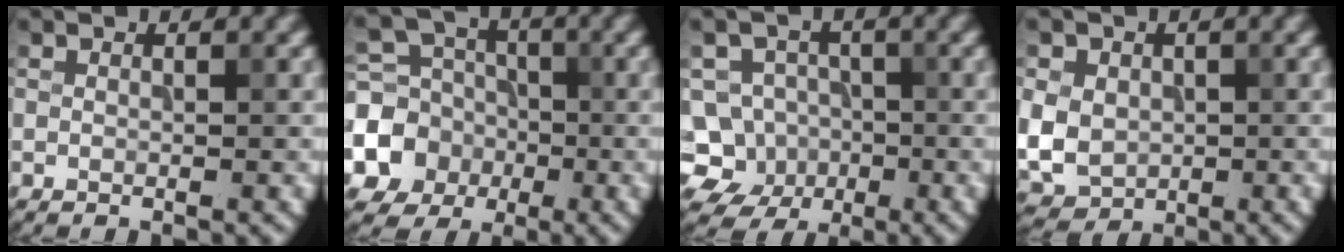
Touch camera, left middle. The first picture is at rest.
{"total": 7.3, "force": [-1.8, 6.7, 2.5], "torque": [-0.054, -0.009, -0.061]}
{"total": 7.8, "force": [-3.3, 6.9, 1.7], "torque": [-0.014, 0.006, -0.074]}
{"total": 7.4, "force": [-0.2, 6.4, 3.7], "torque": [-0.090, 0.005, -0.022]}